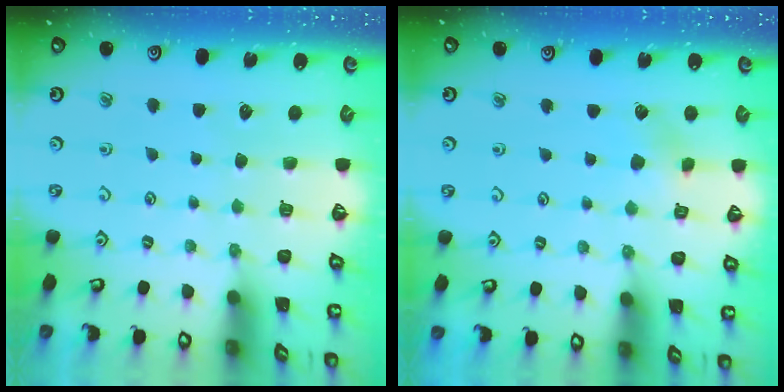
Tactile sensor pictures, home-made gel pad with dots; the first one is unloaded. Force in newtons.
{"total": 3.3, "press": 3.3, "slide": 0.5}